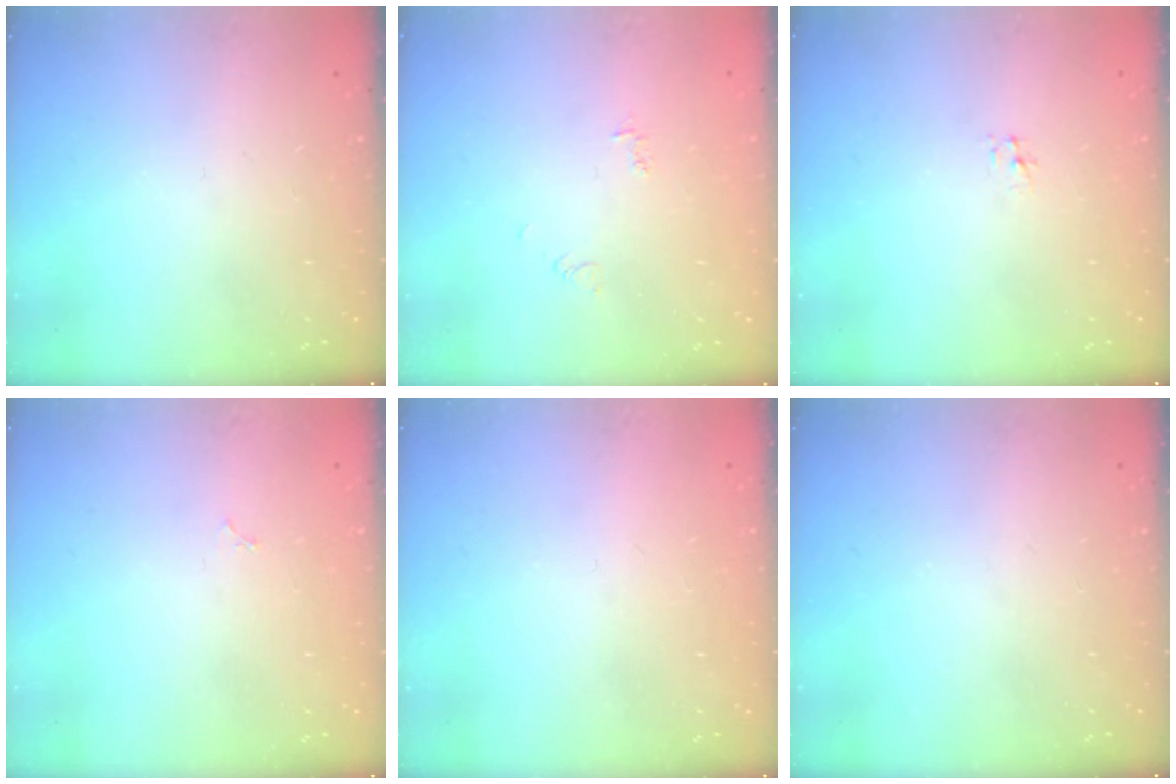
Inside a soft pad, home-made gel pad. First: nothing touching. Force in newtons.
{"total": 3.9, "press": 3.8, "slide": 0.5}
{"total": 1.9, "press": 1.9, "slide": 0.2}
{"total": 2.9, "press": 2.9, "slide": 0.4}
{"total": 0.8, "press": 0.8, "slide": 0.1}
{"total": 0.0}